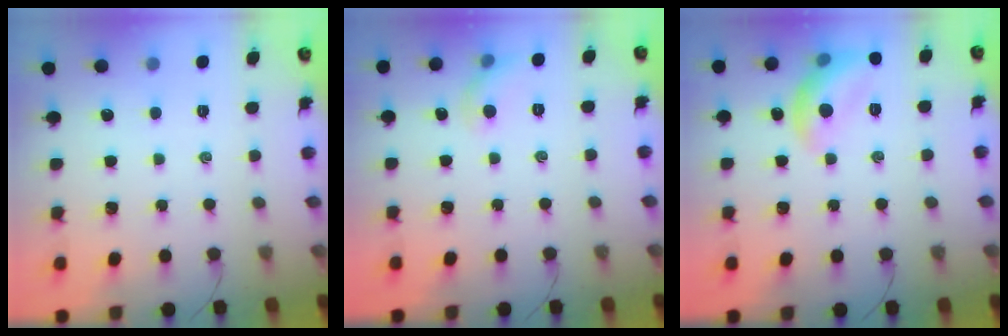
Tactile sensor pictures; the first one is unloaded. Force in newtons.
{"total": 5.6, "press": 5.5, "slide": 1.0}
{"total": 11.3, "press": 11.3, "slide": 0.9}